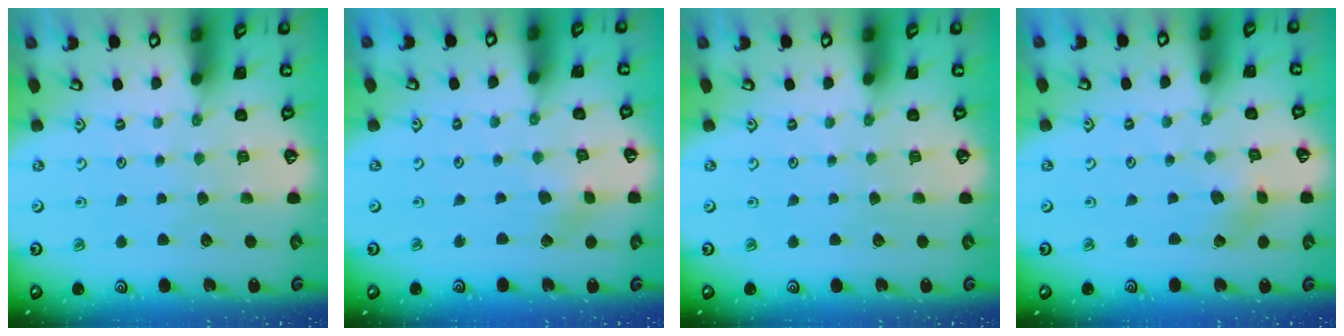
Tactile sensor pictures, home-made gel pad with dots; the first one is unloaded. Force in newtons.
{"total": 2.5, "press": 2.5, "slide": 0.3}
{"total": 0.0}
{"total": 2.5, "press": 2.4, "slide": 0.4}